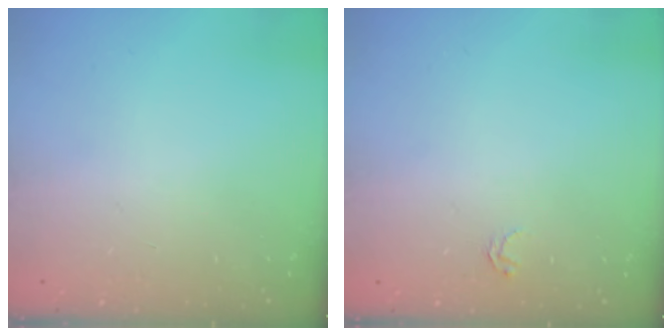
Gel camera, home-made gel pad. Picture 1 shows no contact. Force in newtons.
{"total": 1.8, "press": 1.8, "slide": 0.0}